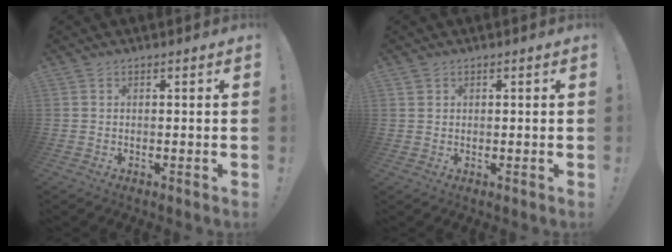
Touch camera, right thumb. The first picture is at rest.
{"total": 1.2, "force": [0.8, 0.9, 0.0], "torque": [0.007, -0.003, 0.014]}